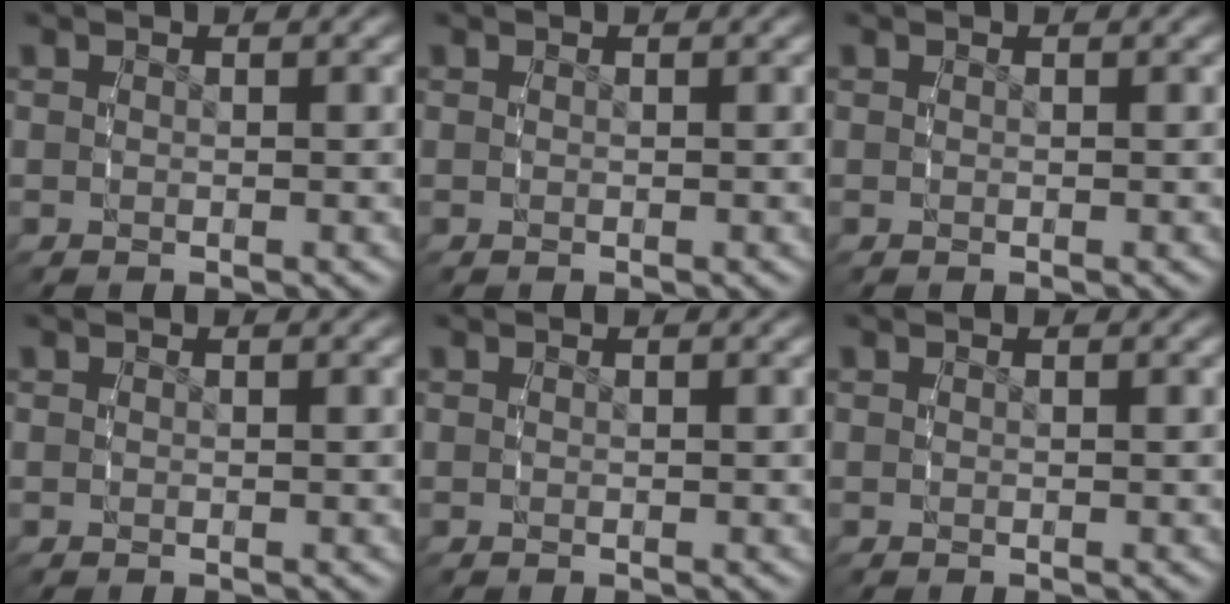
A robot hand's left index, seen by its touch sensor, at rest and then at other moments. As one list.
[{"total": 0.0}, {"total": 0.0}, {"total": 0.0}, {"total": 0.0}, {"total": 0.0}]